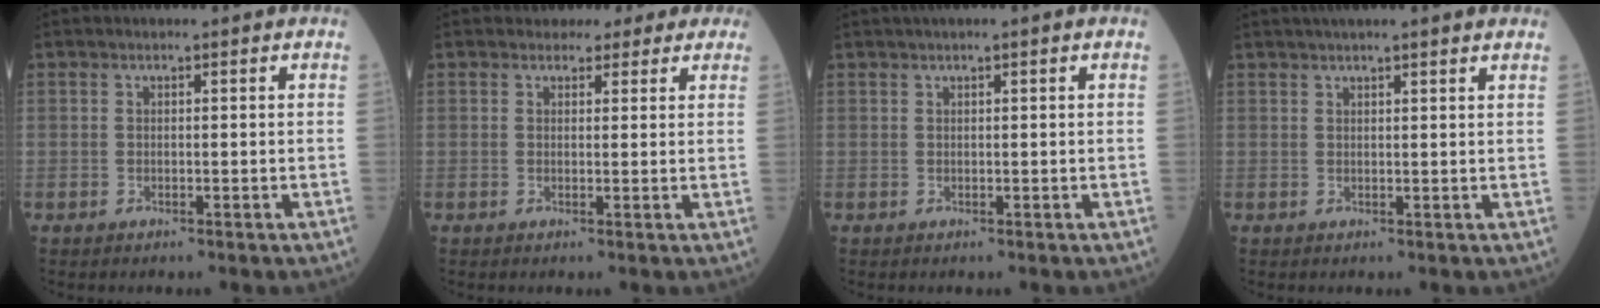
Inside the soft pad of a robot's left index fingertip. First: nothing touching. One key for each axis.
{"total": 5.0, "fx": 4.2, "fy": 2.7, "fz": 0.8, "tx": 0.006, "ty": 0.008, "tz": 0.036}
{"total": 1.8, "fx": 1.1, "fy": -0.1, "fz": 1.5, "tx": -0.027, "ty": 0.016, "tz": 0.020}
{"total": 7.6, "fx": 6.4, "fy": 0.3, "fz": 4.1, "tx": -0.058, "ty": 0.033, "tz": 0.081}